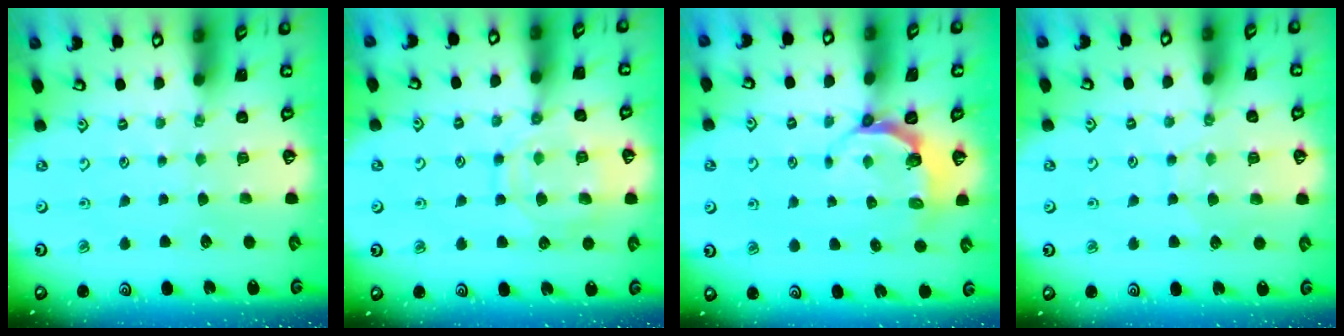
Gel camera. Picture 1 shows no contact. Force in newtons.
{"total": 13.6, "press": 13.5, "slide": 1.2}
{"total": 5.4, "press": 4.4, "slide": 3.1}
{"total": 6.6, "press": 6.5, "slide": 0.6}